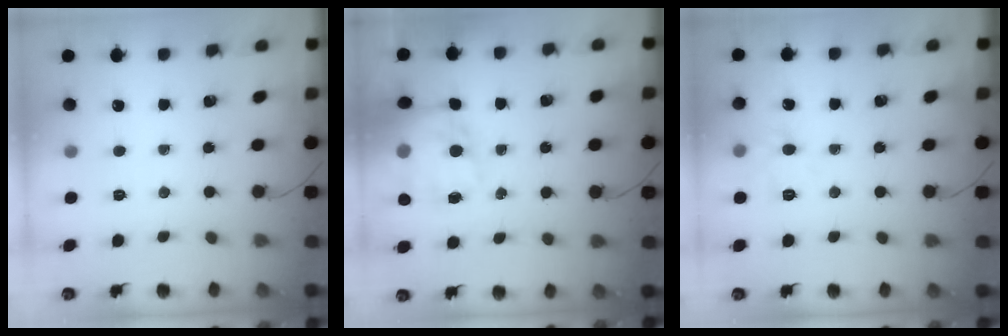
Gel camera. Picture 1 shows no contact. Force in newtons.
{"total": 15.2, "press": 14.8, "slide": 3.5}
{"total": 7.6, "press": 7.4, "slide": 1.4}